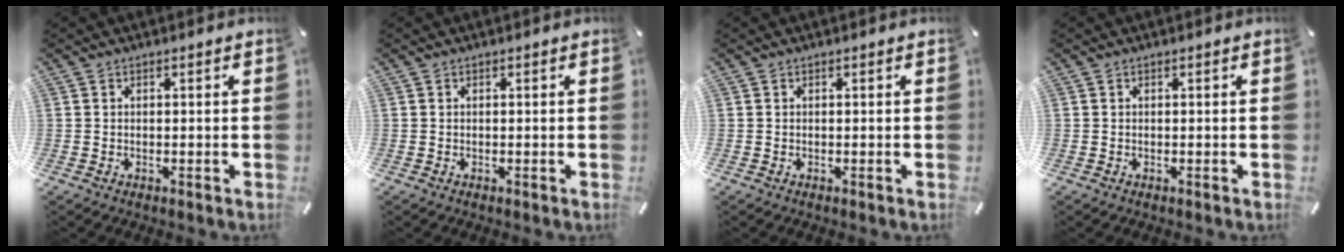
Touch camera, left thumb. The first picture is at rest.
{"total": 0.0}
{"total": 0.0}
{"total": 0.0}